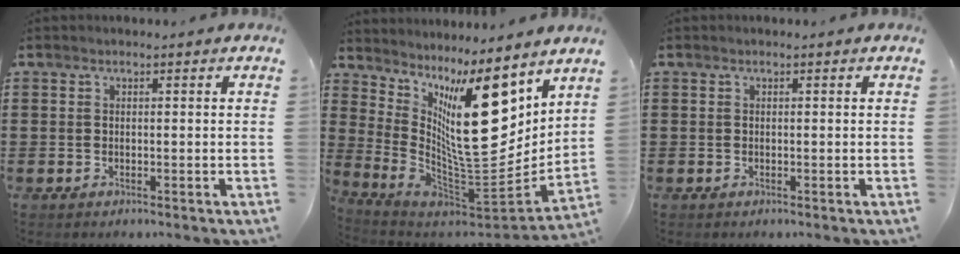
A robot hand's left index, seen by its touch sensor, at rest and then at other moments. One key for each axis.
{"total": 17.1, "fx": 5.8, "fy": 5.1, "fz": 15.3, "tx": -0.282, "ty": -0.042, "tz": 0.093}
{"total": 0.0}